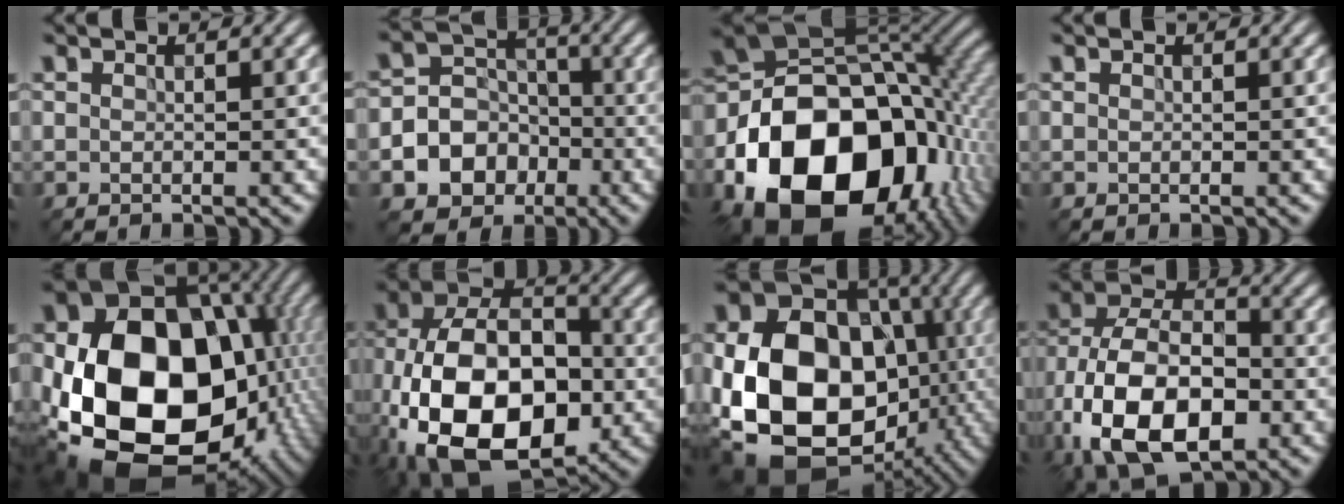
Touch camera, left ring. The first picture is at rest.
{"total": 8.6, "force": [-3.6, 7.4, 2.7], "torque": [-0.041, -0.006, -0.081]}
{"total": 20.3, "force": [-7.4, 13.8, 12.9], "torque": [-0.248, -0.031, -0.110]}
{"total": 0.0}
{"total": 22.2, "force": [-2.8, 16.5, 14.6], "torque": [-0.302, -0.038, -0.021]}
{"total": 17.5, "force": [-5.5, 10.9, 12.6], "torque": [-0.231, -0.010, -0.103]}
{"total": 18.8, "force": [-3.6, 14.4, 11.5], "torque": [-0.236, -0.023, -0.057]}
{"total": 15.1, "force": [-5.2, 8.9, 11.0], "torque": [-0.226, -0.021, -0.098]}